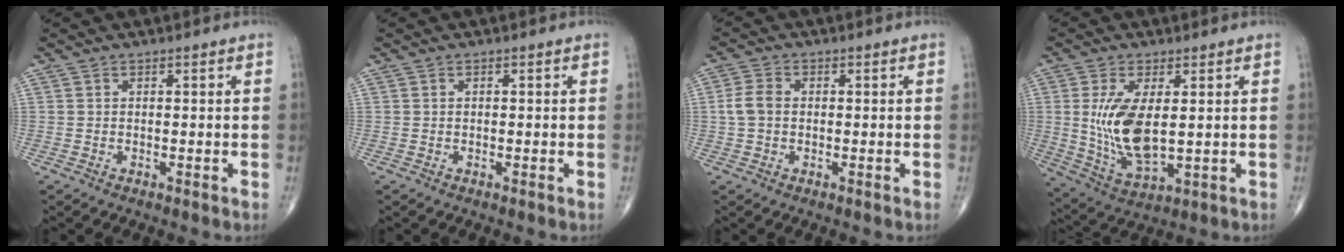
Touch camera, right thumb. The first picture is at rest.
{"total": 0.0}
{"total": 3.9, "force": [0.0, 2.8, 2.8], "torque": [-0.065, 0.011, -0.005]}
{"total": 12.1, "force": [1.2, 5.3, 10.8], "torque": [-0.215, -0.021, 0.039]}